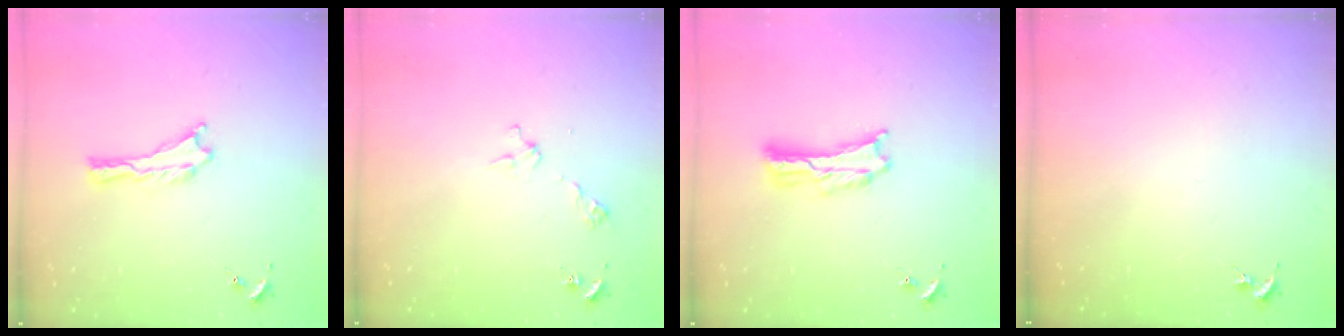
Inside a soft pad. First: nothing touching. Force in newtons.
{"total": 3.3, "press": 3.3, "slide": 0.2}
{"total": 2.4, "press": 2.4, "slide": 0.3}
{"total": 0.0}